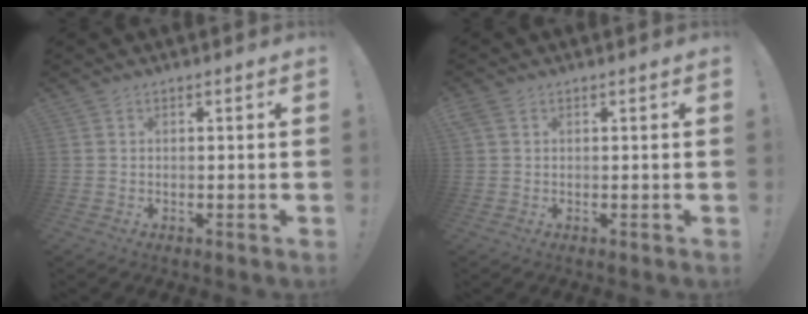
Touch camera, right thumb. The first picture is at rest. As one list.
[{"total": 1.8, "force": [0.7, 1.3, 1.0], "torque": [-0.020, 0.004, 0.014]}]